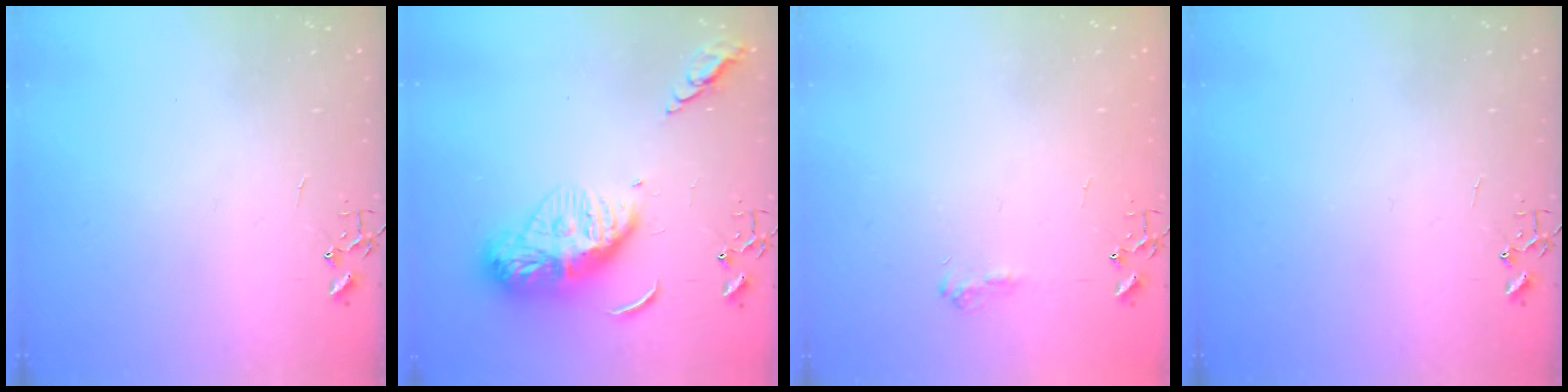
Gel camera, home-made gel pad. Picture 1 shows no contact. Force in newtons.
{"total": 15.4, "press": 15.3, "slide": 1.3}
{"total": 6.9, "press": 6.9, "slide": 1.0}
{"total": 0.0}